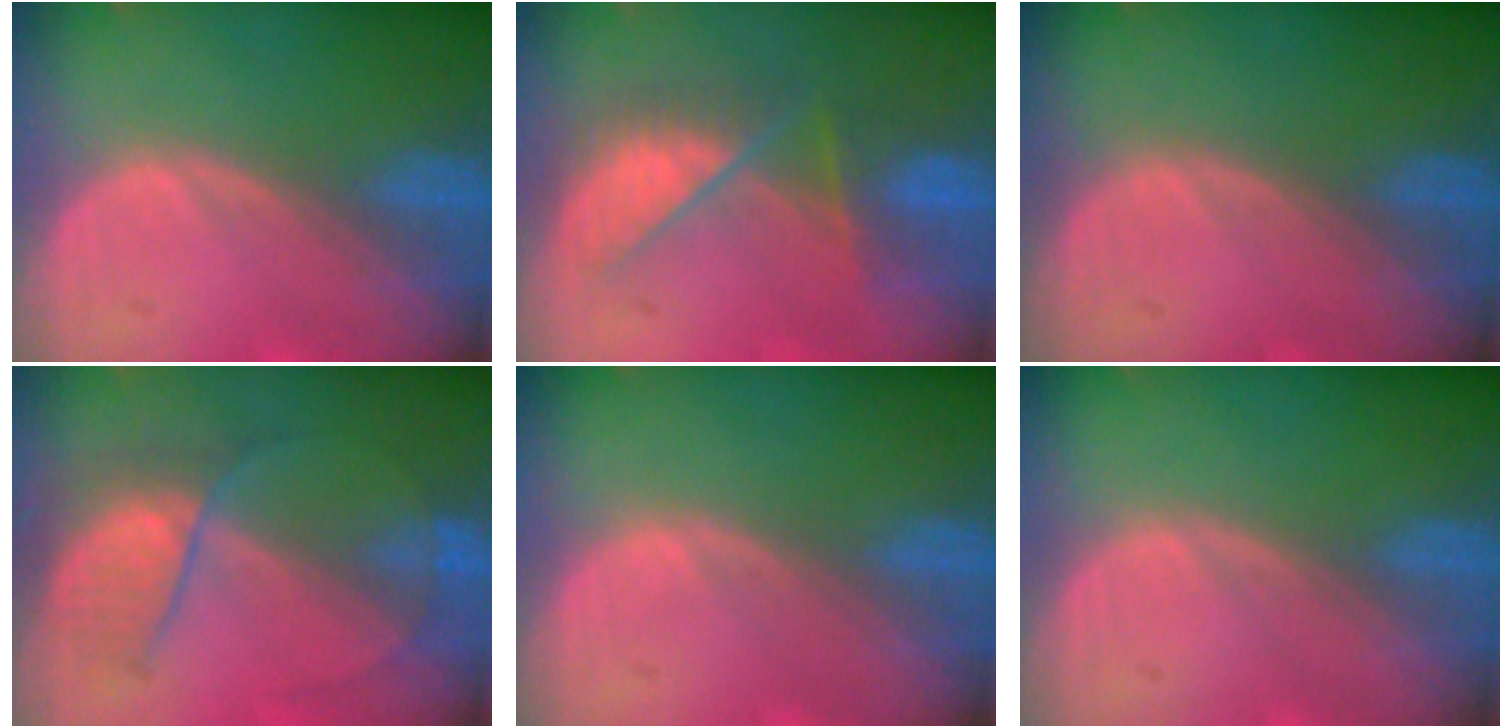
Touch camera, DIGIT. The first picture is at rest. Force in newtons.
{"total": 7.1, "press": 7.0, "slide": 1.3}
{"total": 0.0}
{"total": 5.8, "press": 5.7, "slide": 1.4}
{"total": 0.0}
{"total": 0.0}